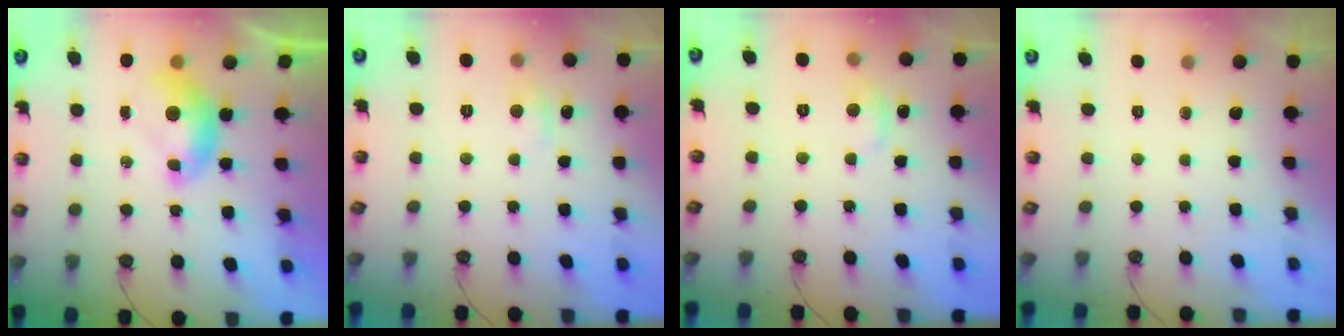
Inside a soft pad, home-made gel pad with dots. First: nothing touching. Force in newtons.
{"total": 1.9, "press": 1.8, "slide": 0.6}
{"total": 3.3, "press": 3.3, "slide": 0.4}
{"total": 0.0}